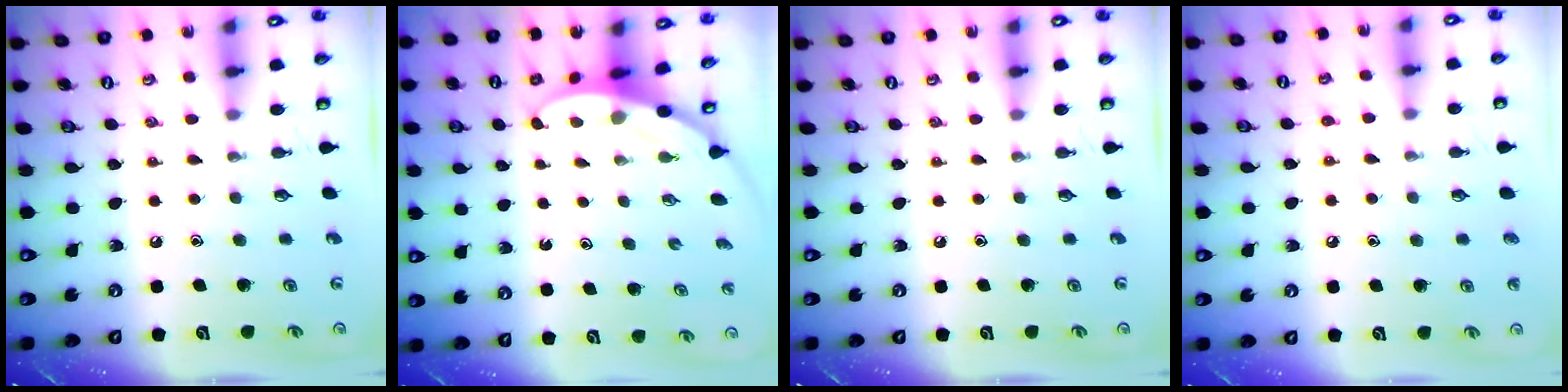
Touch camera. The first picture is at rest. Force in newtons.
{"total": 3.6, "press": 3.6, "slide": 0.2}
{"total": 0.0}
{"total": 6.9, "press": 6.9, "slide": 0.8}